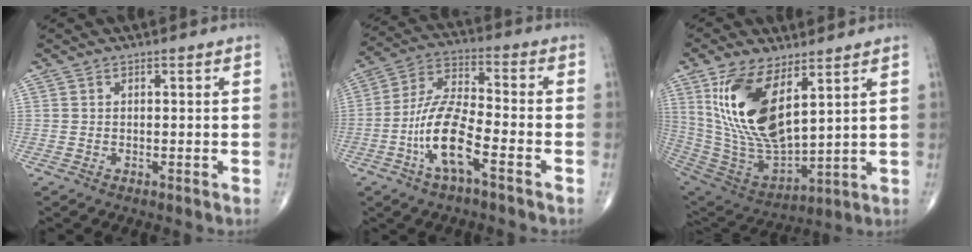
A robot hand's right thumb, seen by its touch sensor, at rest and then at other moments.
{"total": 12.3, "force": [-4.9, 3.7, 10.6], "torque": [-0.219, 0.036, -0.098]}
{"total": 19.2, "force": [7.6, 8.5, 15.5], "torque": [-0.294, -0.035, 0.165]}